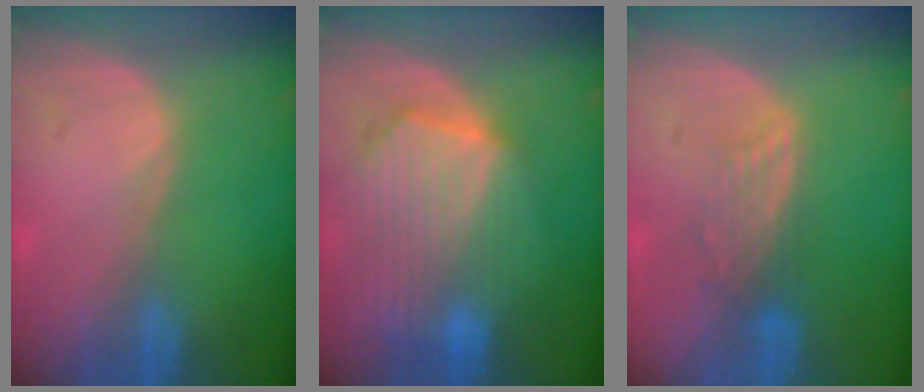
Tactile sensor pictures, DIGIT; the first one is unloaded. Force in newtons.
{"total": 10.3, "press": 8.9, "slide": 5.2}
{"total": 3.9, "press": 3.3, "slide": 2.1}